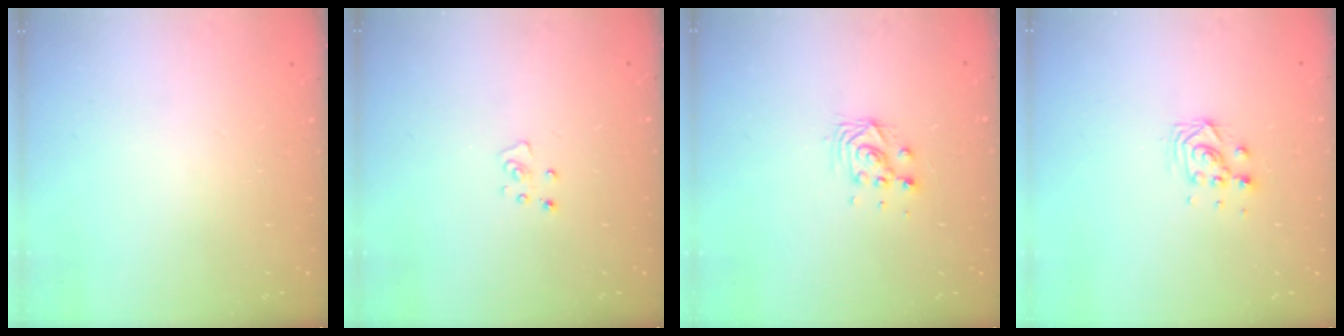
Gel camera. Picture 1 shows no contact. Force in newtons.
{"total": 2.8, "press": 2.8, "slide": 0.2}
{"total": 6.2, "press": 6.2, "slide": 0.2}
{"total": 5.3, "press": 5.2, "slide": 0.2}